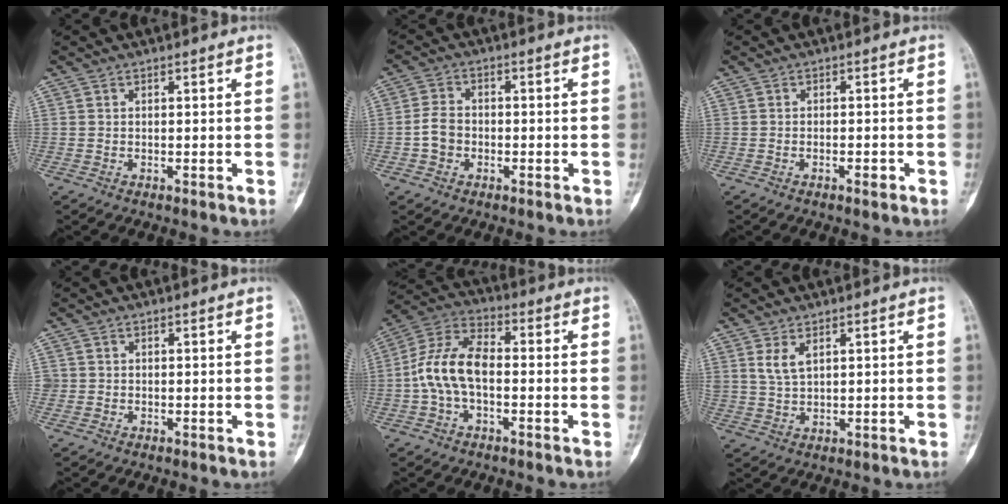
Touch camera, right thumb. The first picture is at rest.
{"total": 4.5, "force": [-1.2, 3.6, 2.4], "torque": [-0.037, 0.017, -0.028]}
{"total": 1.5, "force": [-0.9, 0.5, 1.1], "torque": [-0.016, 0.005, -0.013]}
{"total": 0.7, "force": [0.0, 0.7, 0.0], "torque": [0.006, 0.005, -0.001]}
{"total": 11.0, "force": [-1.3, 6.1, 9.0], "torque": [-0.179, 0.037, -0.034]}
{"total": 3.5, "force": [1.8, 1.5, 2.5], "torque": [-0.051, -0.008, 0.043]}